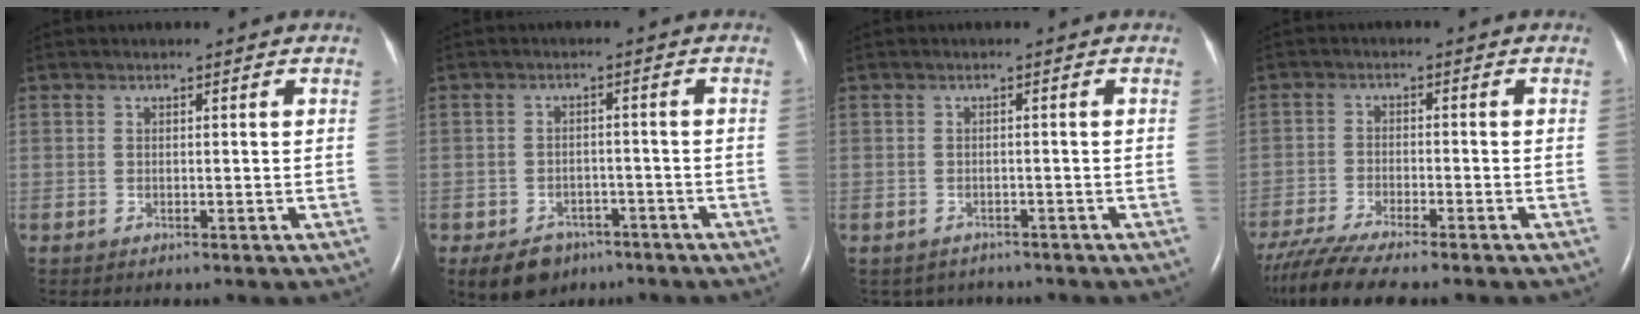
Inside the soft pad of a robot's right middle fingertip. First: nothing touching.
{"total": 6.8, "force": [-4.6, 4.5, 2.2], "torque": [-0.040, 0.002, -0.064]}
{"total": 4.0, "force": [-3.5, 1.8, 0.0], "torque": [-0.003, 0.002, -0.043]}
{"total": 9.6, "force": [-8.1, 0.3, 5.1], "torque": [-0.086, -0.023, -0.133]}